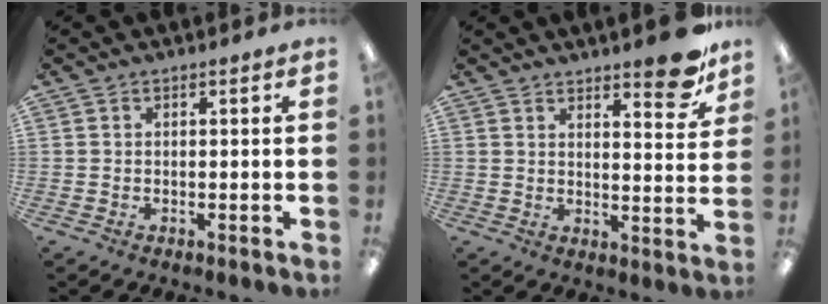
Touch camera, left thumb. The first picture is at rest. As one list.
[{"total": 9.3, "force": [7.4, 2.7, 5.0], "torque": [-0.045, -0.055, 0.121]}]